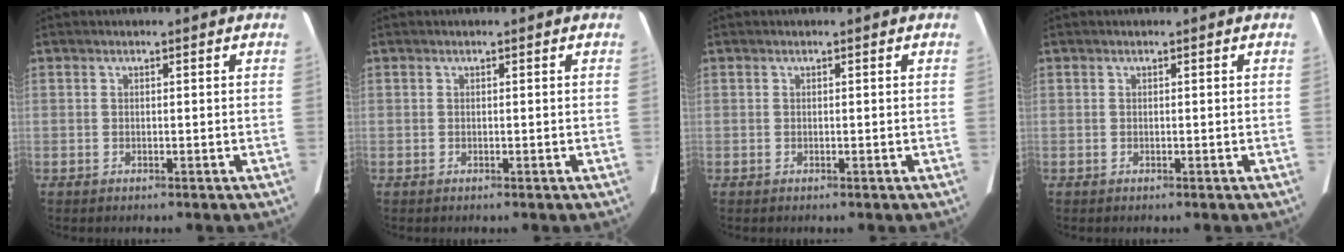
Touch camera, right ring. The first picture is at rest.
{"total": 0.0}
{"total": 0.0}
{"total": 0.0}